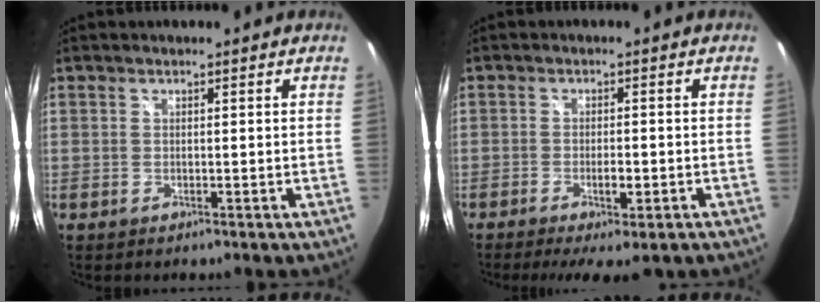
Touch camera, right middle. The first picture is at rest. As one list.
[{"total": 6.1, "force": [-3.6, 1.8, 4.7], "torque": [-0.098, -0.016, -0.052]}]